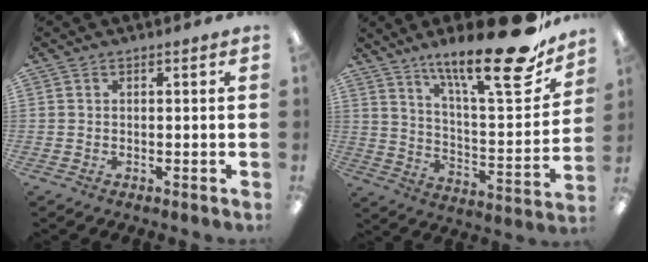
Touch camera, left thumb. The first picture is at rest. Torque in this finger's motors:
{"motor_torque": [0.71, -0.06, 1.51, -1.25, 0.11]}